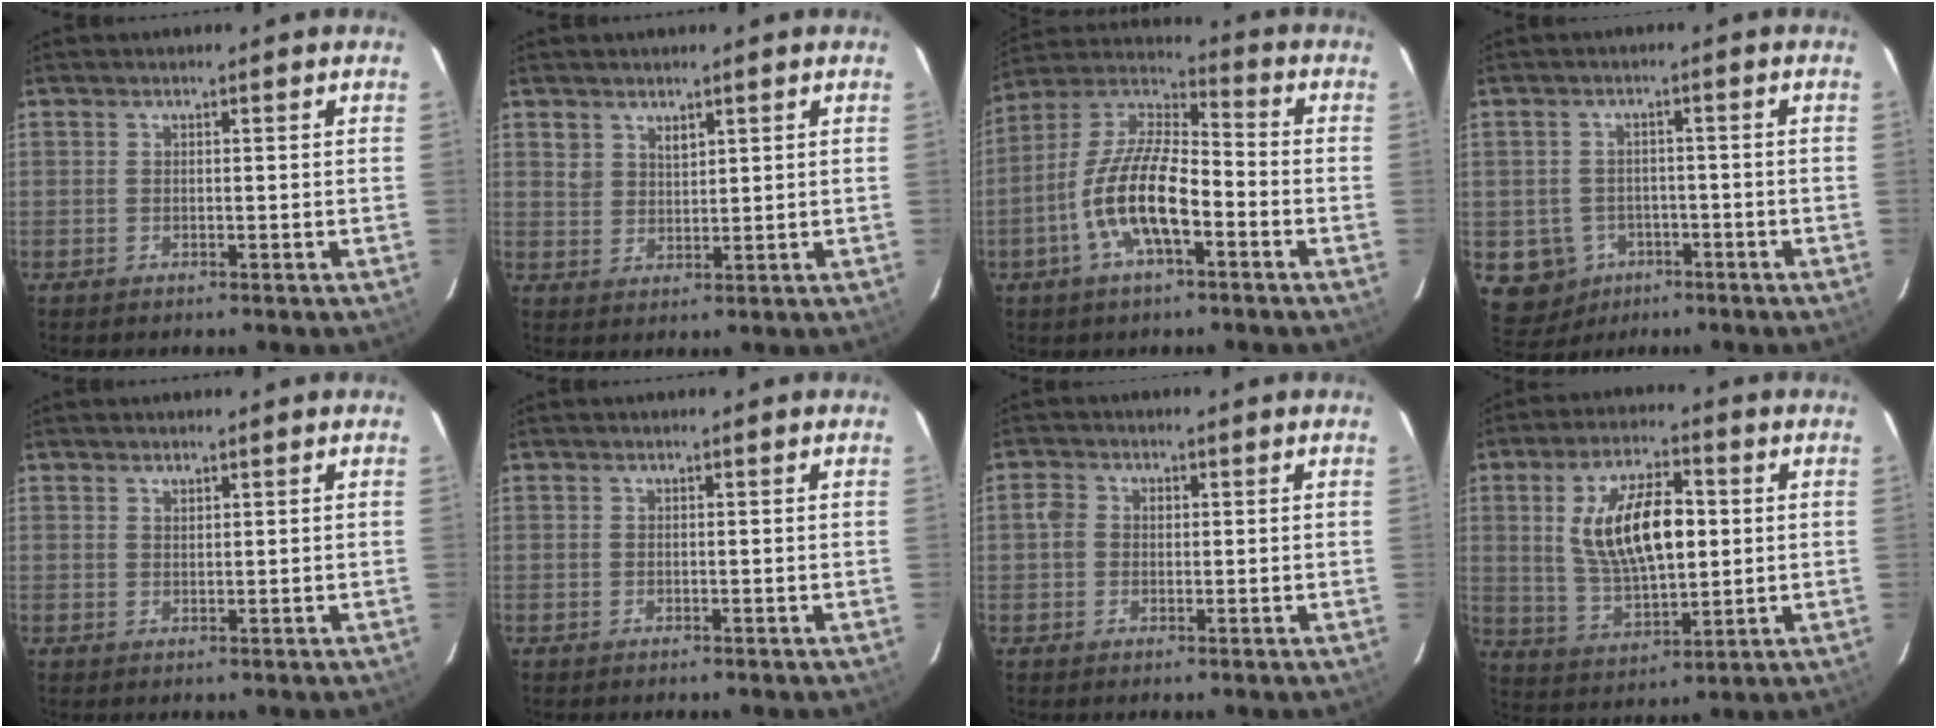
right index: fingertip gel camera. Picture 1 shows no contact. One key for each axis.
{"total": 3.4, "fx": 2.3, "fy": 2.2, "fz": 1.1, "tx": -0.014, "ty": 0.003, "tz": 0.045}
{"total": 14.5, "fx": -5.3, "fy": 5.0, "fz": 12.5, "tx": -0.256, "ty": -0.001, "tz": -0.104}
{"total": 8.0, "fx": -3.4, "fy": 7.1, "fz": 1.6, "tx": -0.060, "ty": 0.013, "tz": -0.038}
{"total": 1.0, "fx": 0.9, "fy": 0.5, "fz": 0.3, "tx": -0.002, "ty": -0.001, "tz": 0.016}
{"total": 0.0}
{"total": 3.0, "fx": 0.0, "fy": 2.7, "fz": 1.2, "tx": -0.022, "ty": 0.009, "tz": -0.004}
{"total": 15.3, "fx": 2.4, "fy": 6.9, "fz": 13.4, "tx": -0.249, "ty": 0.006, "tz": 0.055}